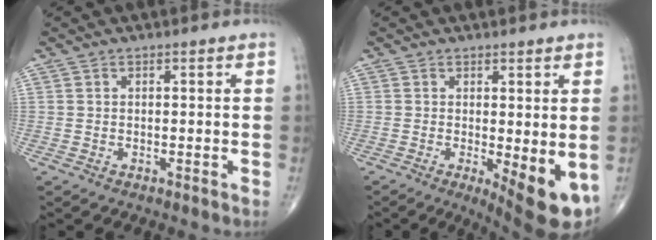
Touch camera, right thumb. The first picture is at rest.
{"total": 9.2, "force": [-1.5, 2.9, 8.6], "torque": [-0.112, -0.021, -0.012]}